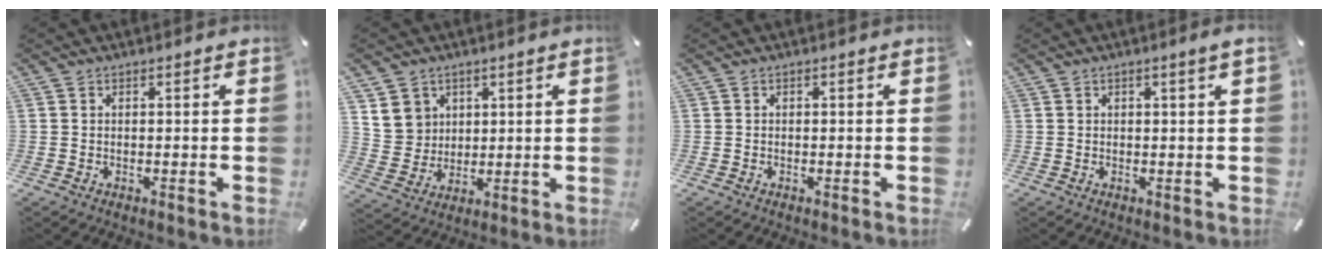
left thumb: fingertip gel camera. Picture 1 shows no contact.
{"total": 7.6, "force": [3.4, 6.8, 0.6], "torque": [-0.017, -0.015, 0.068]}
{"total": 0.0}
{"total": 1.7, "force": [0.6, 0.2, 1.6], "torque": [-0.029, 0.001, 0.009]}